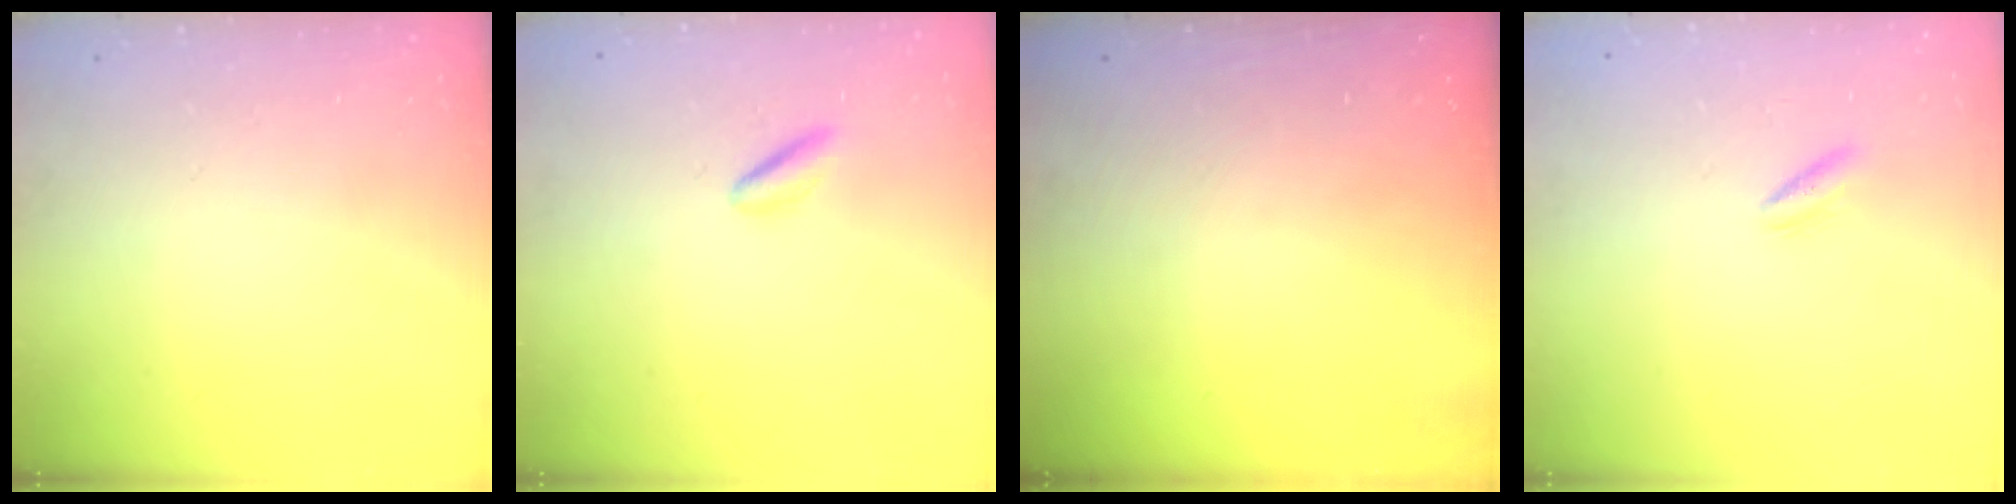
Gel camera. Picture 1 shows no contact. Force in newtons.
{"total": 2.8, "press": 2.7, "slide": 0.8}
{"total": 0.0}
{"total": 2.1, "press": 1.9, "slide": 1.0}